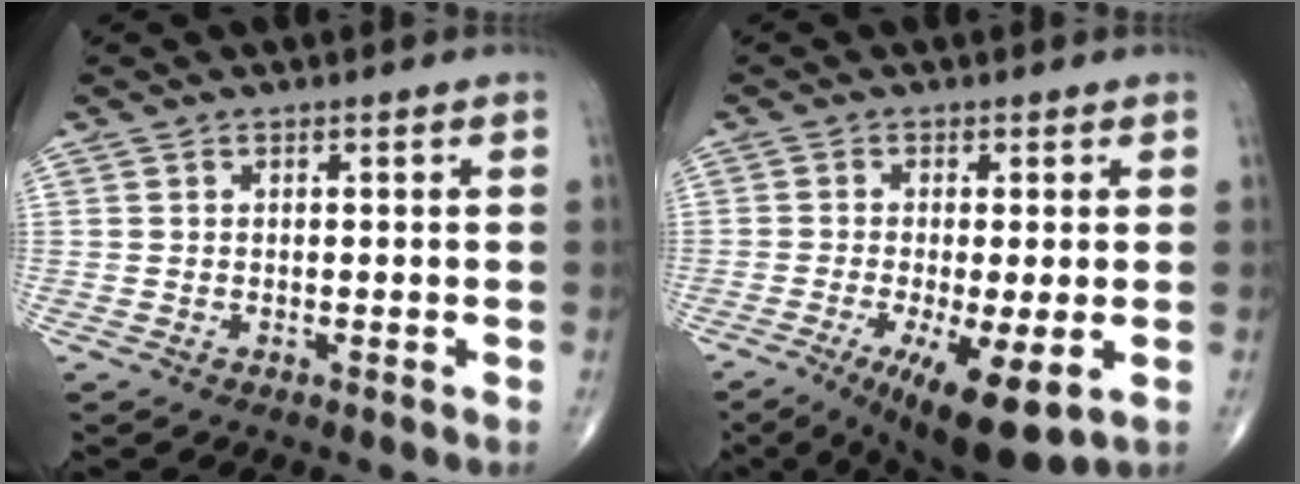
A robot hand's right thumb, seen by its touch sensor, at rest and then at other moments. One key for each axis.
{"total": 11.4, "fx": -3.9, "fy": 3.1, "fz": 10.2, "tx": -0.171, "ty": -0.019, "tz": -0.056}